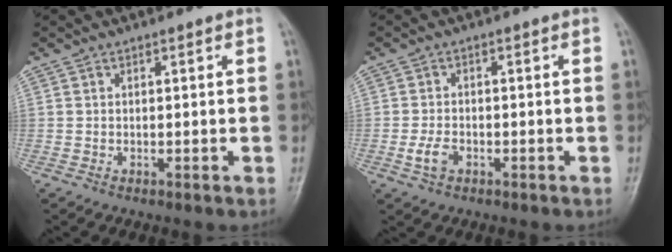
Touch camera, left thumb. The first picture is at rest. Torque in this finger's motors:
{"motor_torque": [-0.28, 0.49, 0.42, 0.21, 0.04]}